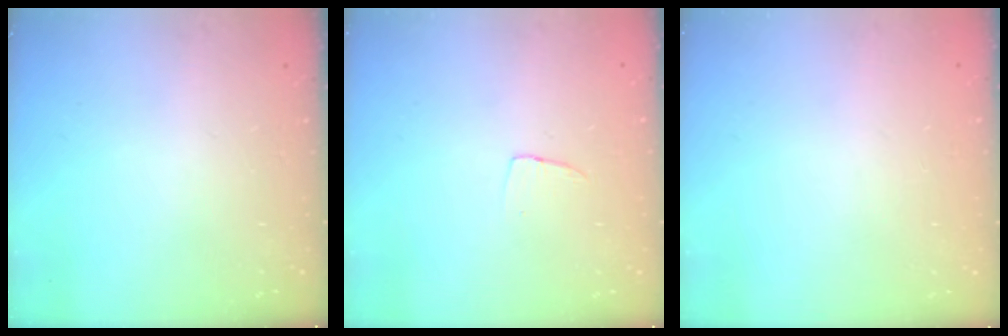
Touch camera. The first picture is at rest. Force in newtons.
{"total": 2.9, "press": 2.9, "slide": 0.1}
{"total": 0.0}